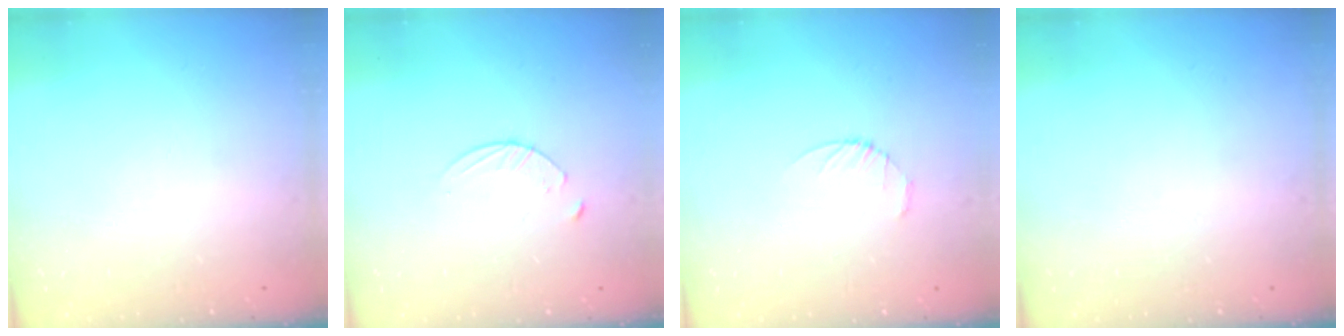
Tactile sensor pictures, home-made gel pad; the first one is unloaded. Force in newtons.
{"total": 3.1, "press": 3.1, "slide": 0.3}
{"total": 3.4, "press": 3.3, "slide": 0.4}
{"total": 0.0}